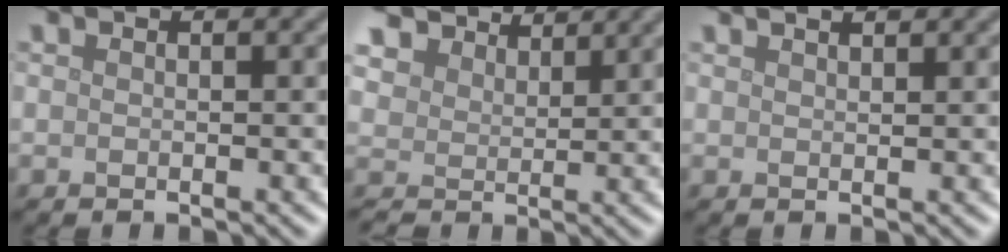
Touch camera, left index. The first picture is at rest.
{"total": 5.6, "force": [4.7, 2.7, 1.3], "torque": [-0.048, -0.008, 0.093]}
{"total": 1.9, "force": [1.6, 0.6, 1.0], "torque": [-0.001, 0.003, 0.004]}